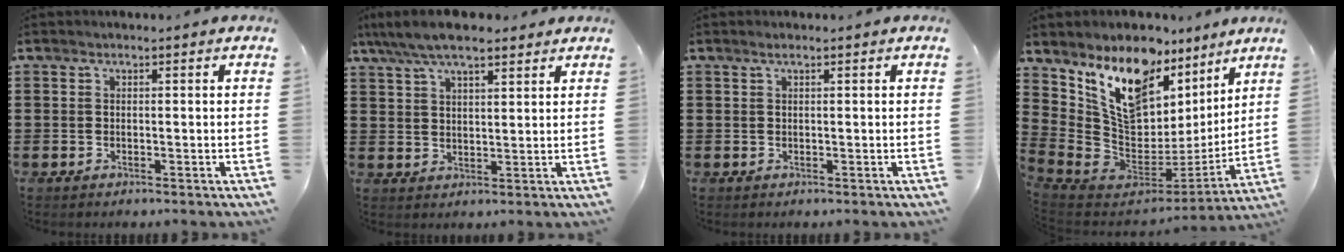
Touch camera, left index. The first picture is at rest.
{"total": 6.9, "force": [5.6, 1.9, 3.6], "torque": [-0.084, -0.005, 0.102]}
{"total": 0.7, "force": [0.4, 0.0, 0.6], "torque": [-0.011, 0.000, 0.007]}
{"total": 12.6, "force": [7.3, 7.8, 6.8], "torque": [-0.170, -0.053, 0.138]}